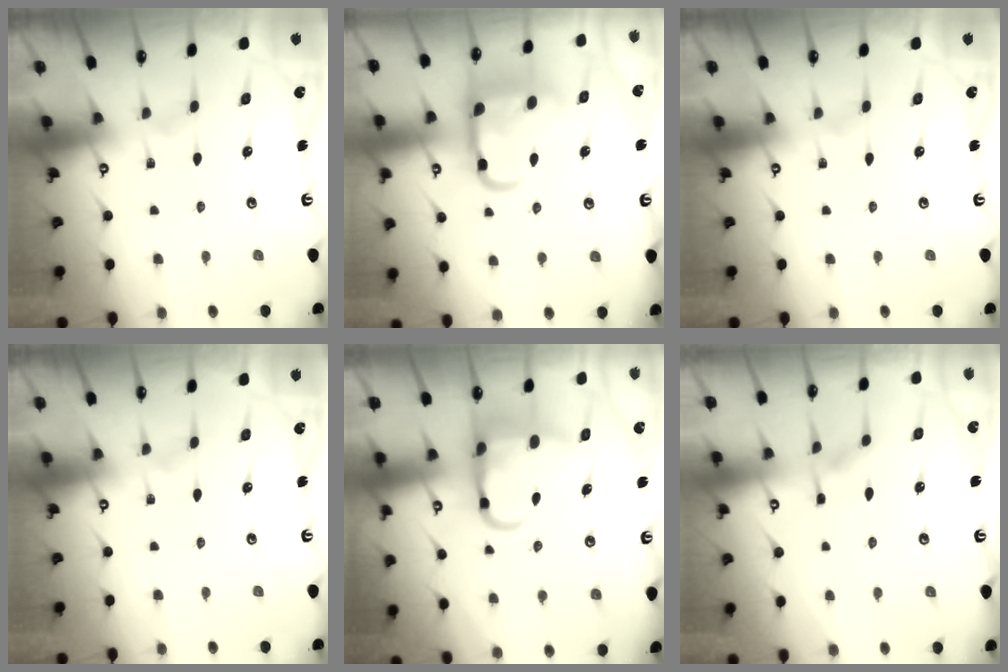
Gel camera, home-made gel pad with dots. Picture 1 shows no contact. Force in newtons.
{"total": 16.3, "press": 16.2, "slide": 1.4}
{"total": 0.0}
{"total": 0.0}
{"total": 10.6, "press": 10.6, "slide": 1.1}
{"total": 2.6, "press": 2.5, "slide": 0.6}